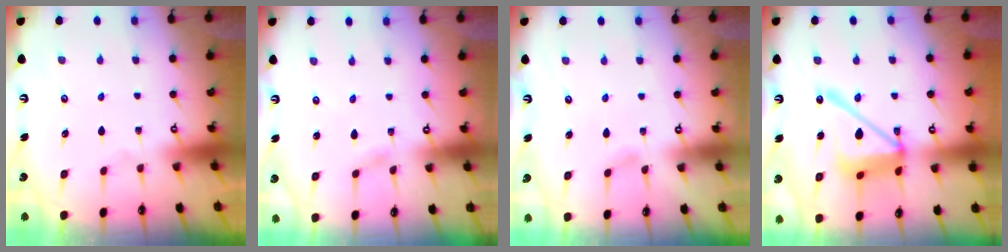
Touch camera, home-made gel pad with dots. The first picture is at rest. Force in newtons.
{"total": 1.8, "press": 1.8, "slide": 0.2}
{"total": 4.4, "press": 4.4, "slide": 0.4}
{"total": 17.0, "press": 16.9, "slide": 1.6}